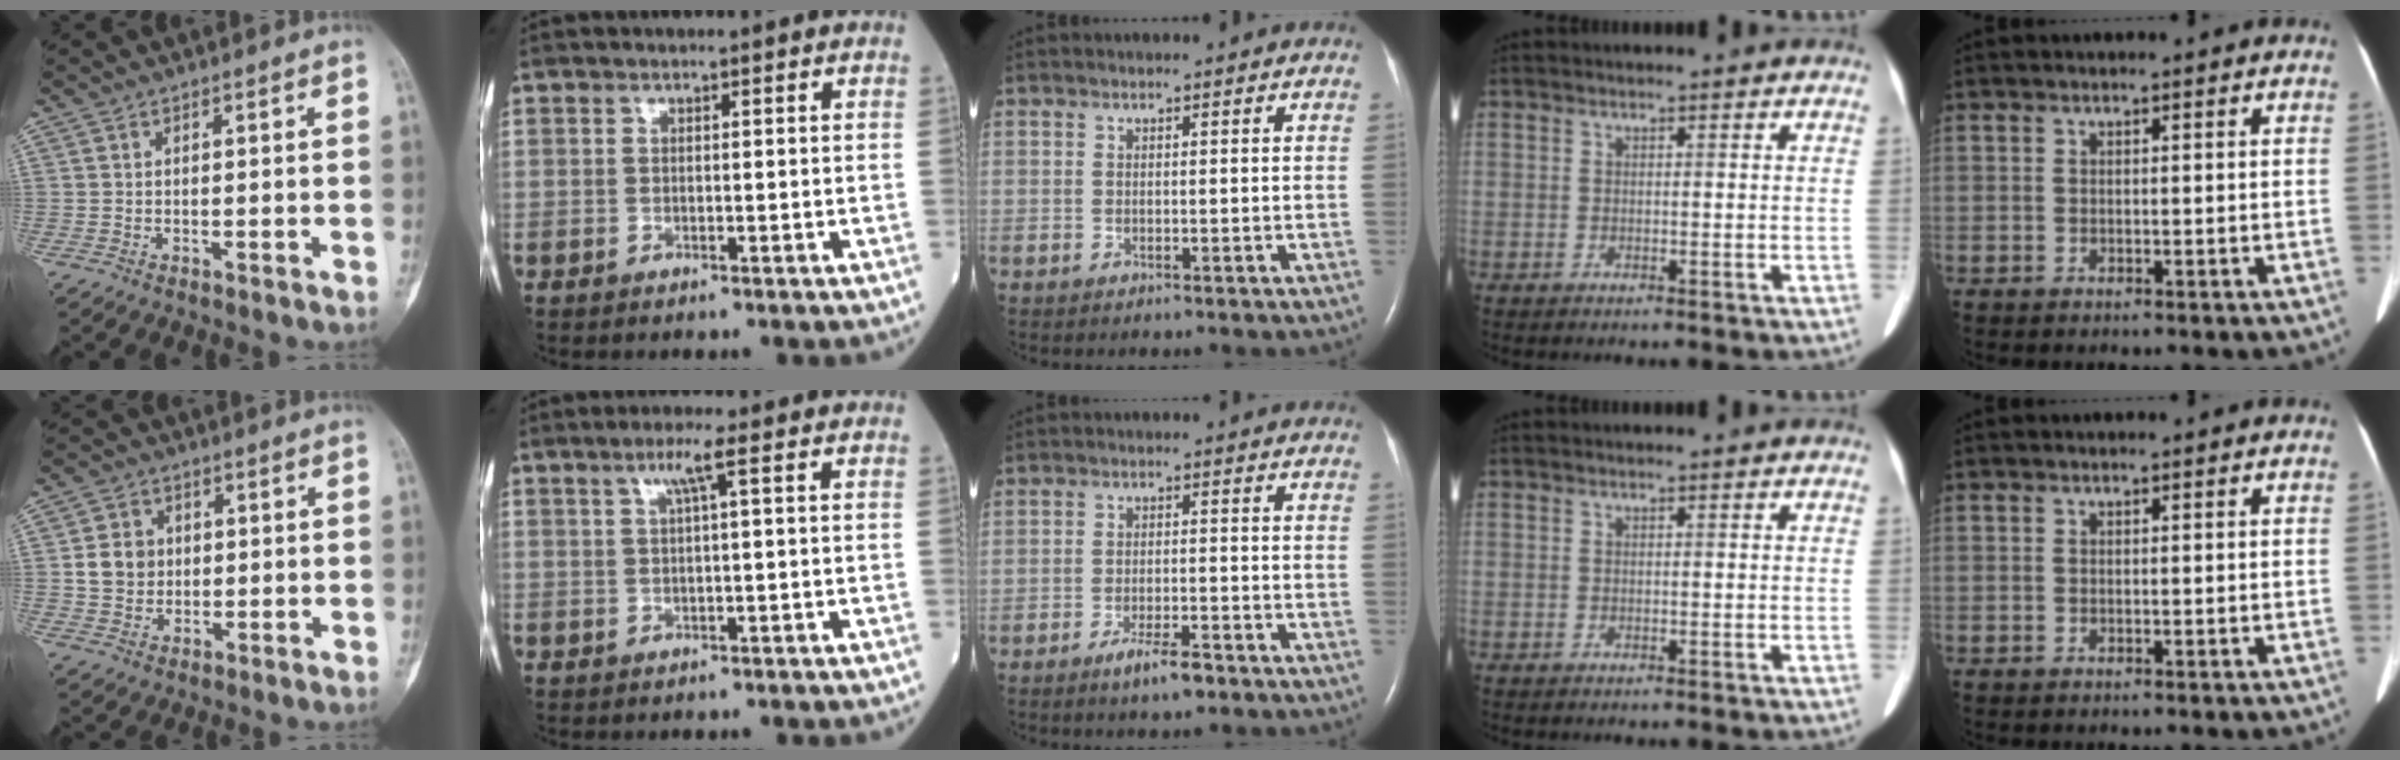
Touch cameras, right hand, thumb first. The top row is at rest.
{"thumb": {"total": 6.0, "force": [0.5, 5.3, 2.8], "torque": [-0.027, 0.001, 0.008]}, "index": {"total": 2.9, "force": [1.2, -0.5, 2.6], "torque": [-0.056, 0.006, 0.025]}, "middle": {"total": 4.3, "force": [-3.1, 0.7, 3.0], "torque": [-0.058, -0.004, -0.052]}}